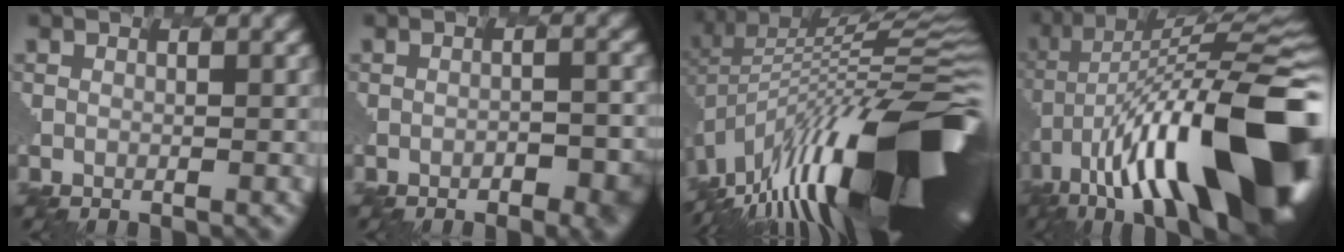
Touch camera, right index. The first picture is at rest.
{"total": 3.7, "force": [-1.5, 1.5, 3.0], "torque": [-0.046, -0.005, -0.005]}
{"total": 17.4, "force": [-6.8, 5.7, 14.9], "torque": [-0.242, -0.001, -0.120]}
{"total": 17.3, "force": [-5.6, 5.9, 15.3], "torque": [-0.247, 0.028, -0.103]}